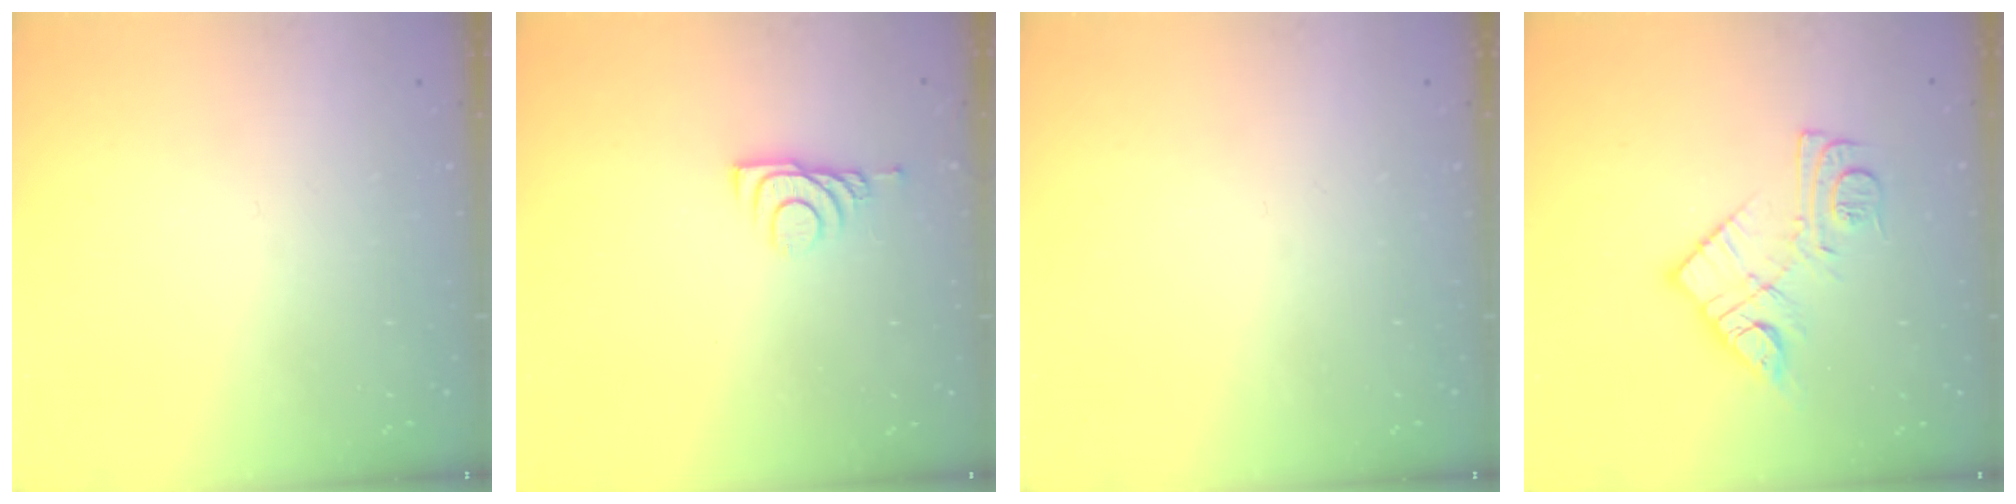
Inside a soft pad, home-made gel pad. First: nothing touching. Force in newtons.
{"total": 6.0, "press": 5.9, "slide": 0.8}
{"total": 0.0}
{"total": 11.8, "press": 11.8, "slide": 0.7}